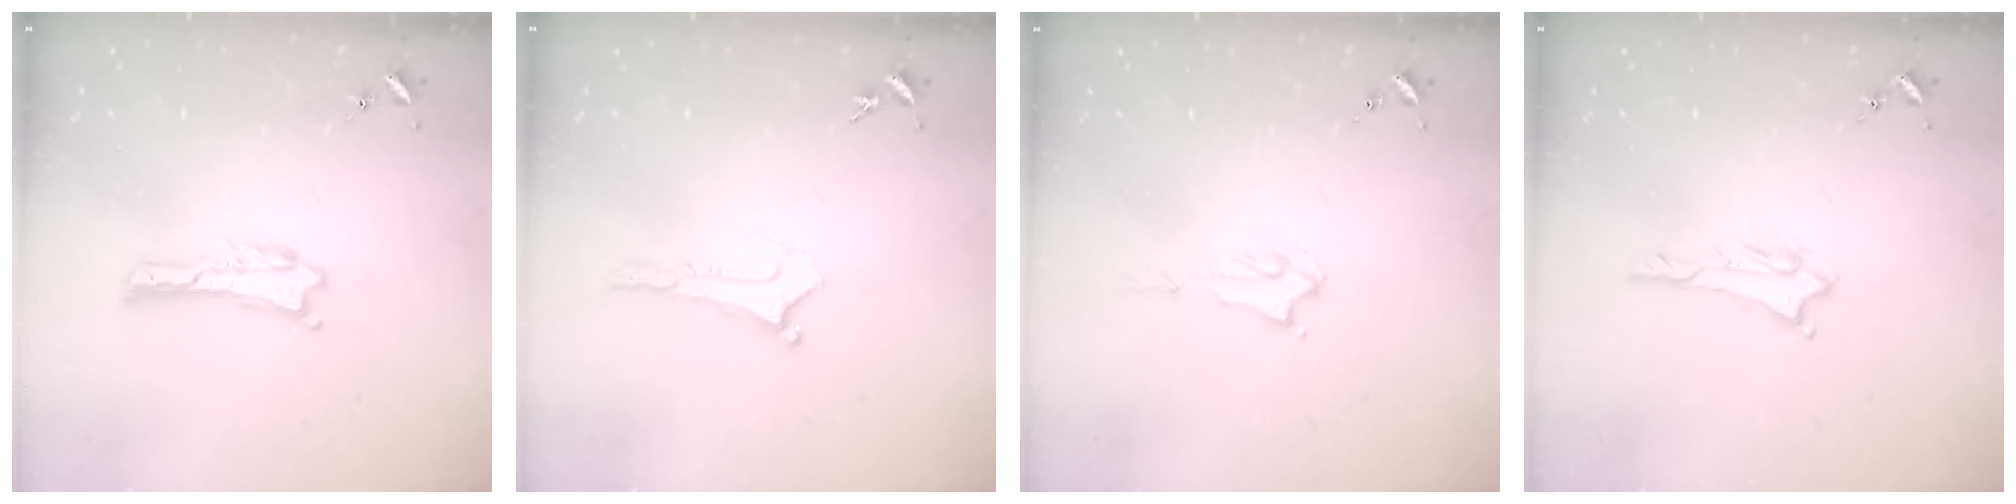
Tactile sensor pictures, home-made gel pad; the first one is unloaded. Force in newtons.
{"total": 0.0}
{"total": 2.2, "press": 2.2, "slide": 0.4}
{"total": 0.8, "press": 0.8, "slide": 0.1}